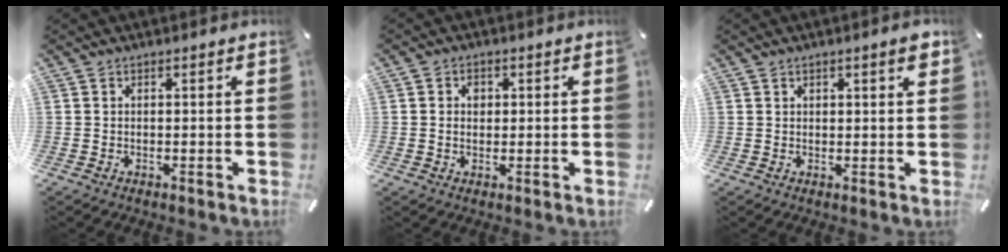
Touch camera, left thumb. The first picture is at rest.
{"total": 3.0, "force": [0.1, 2.5, 1.8], "torque": [-0.028, 0.004, -0.002]}
{"total": 2.1, "force": [1.4, 0.7, 1.4], "torque": [-0.019, 0.000, 0.023]}